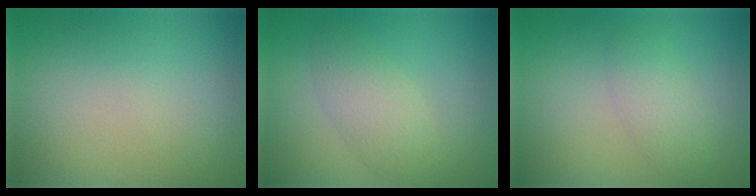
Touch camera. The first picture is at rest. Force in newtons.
{"total": 2.9, "press": 2.9, "slide": 0.1}
{"total": 2.3, "press": 2.3, "slide": 0.1}